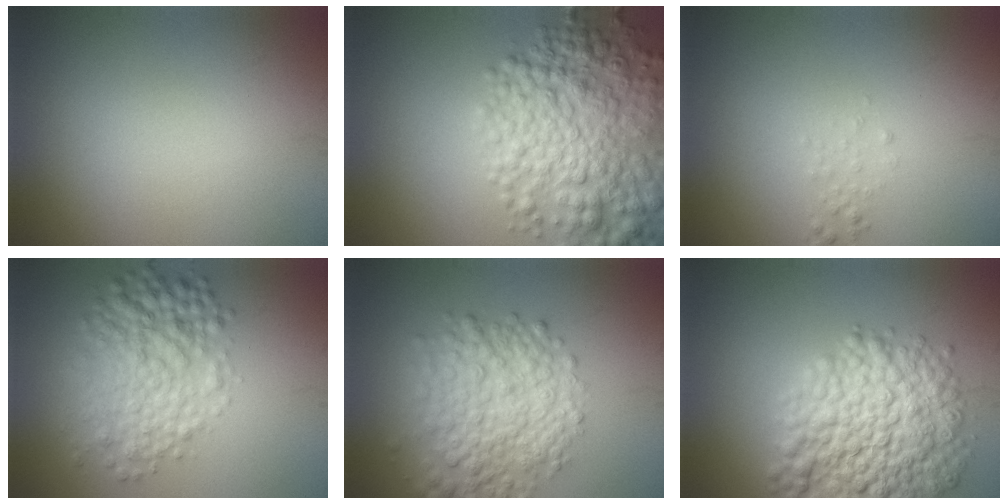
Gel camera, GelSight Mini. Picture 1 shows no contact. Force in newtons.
{"total": 8.1, "press": 8.1, "slide": 0.3}
{"total": 0.8, "press": 0.8, "slide": 0.1}
{"total": 6.1, "press": 6.1, "slide": 0.0}
{"total": 6.5, "press": 6.5, "slide": 0.2}
{"total": 10.4, "press": 10.4, "slide": 0.4}